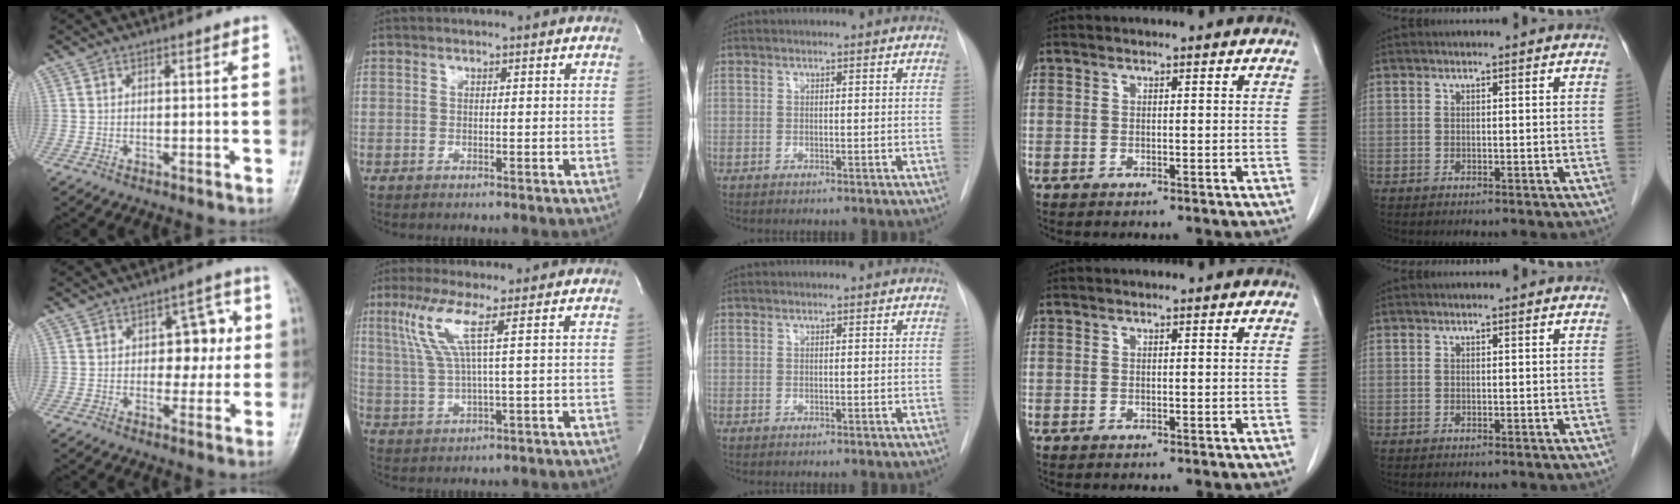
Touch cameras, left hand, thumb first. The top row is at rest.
{"thumb": {"total": 7.7, "force": [1.0, 5.0, 5.8], "torque": [-0.028, 0.008, 0.011]}, "index": {"total": 6.4, "force": [2.5, -0.6, 5.9], "torque": [-0.134, -0.001, 0.056]}}